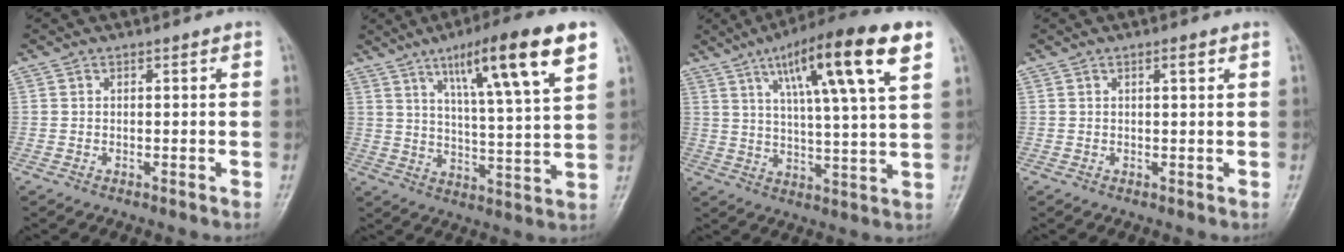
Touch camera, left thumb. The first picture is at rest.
{"total": 17.2, "force": [9.0, 2.2, 14.5], "torque": [-0.222, -0.030, 0.140]}
{"total": 18.6, "force": [8.7, 2.8, 16.2], "torque": [-0.249, -0.015, 0.134]}
{"total": 1.5, "force": [0.7, 0.2, 1.3], "torque": [-0.022, -0.002, 0.011]}